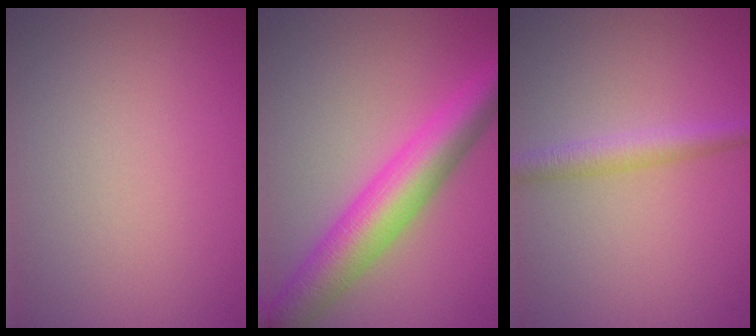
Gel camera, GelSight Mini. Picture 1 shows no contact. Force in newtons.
{"total": 7.0, "press": 7.0, "slide": 0.0}
{"total": 2.3, "press": 2.3, "slide": 0.1}